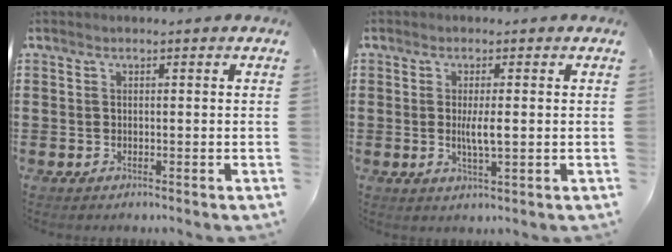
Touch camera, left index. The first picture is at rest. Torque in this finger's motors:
{"motor_torque": [0.84, 0.06, 0.37, 0.10]}